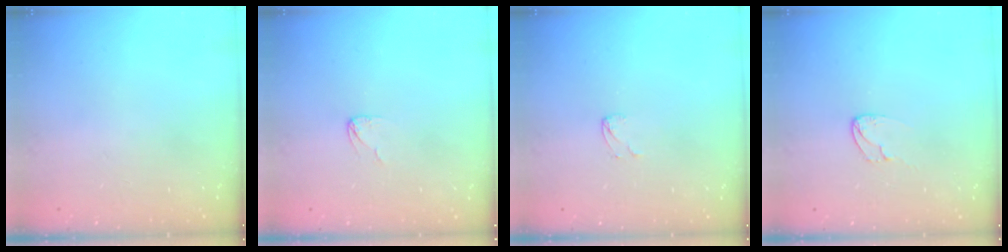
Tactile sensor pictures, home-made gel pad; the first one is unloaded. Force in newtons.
{"total": 2.7, "press": 2.7, "slide": 0.2}
{"total": 2.9, "press": 2.9, "slide": 0.2}
{"total": 4.4, "press": 4.4, "slide": 0.3}